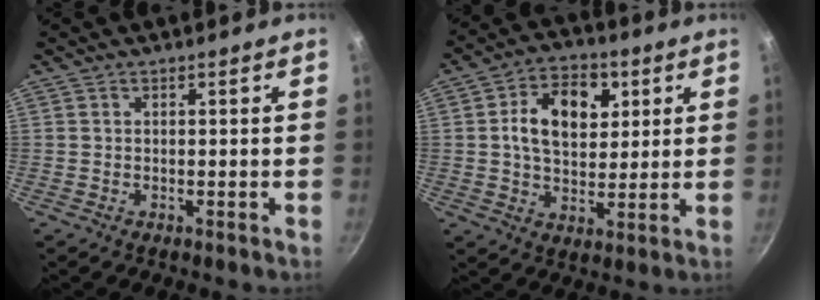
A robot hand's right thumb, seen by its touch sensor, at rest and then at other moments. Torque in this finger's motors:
{"motor_torque": [-0.26, 0.41, 0.72, -0.22, 0.14]}